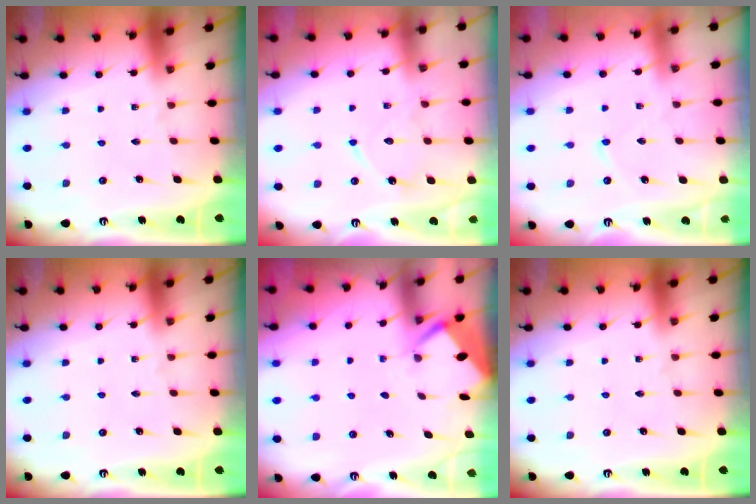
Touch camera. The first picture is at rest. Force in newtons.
{"total": 9.6, "press": 9.6, "slide": 0.8}
{"total": 3.3, "press": 3.3, "slide": 0.4}
{"total": 0.0}
{"total": 2.6, "press": 2.6, "slide": 0.3}
{"total": 0.0}